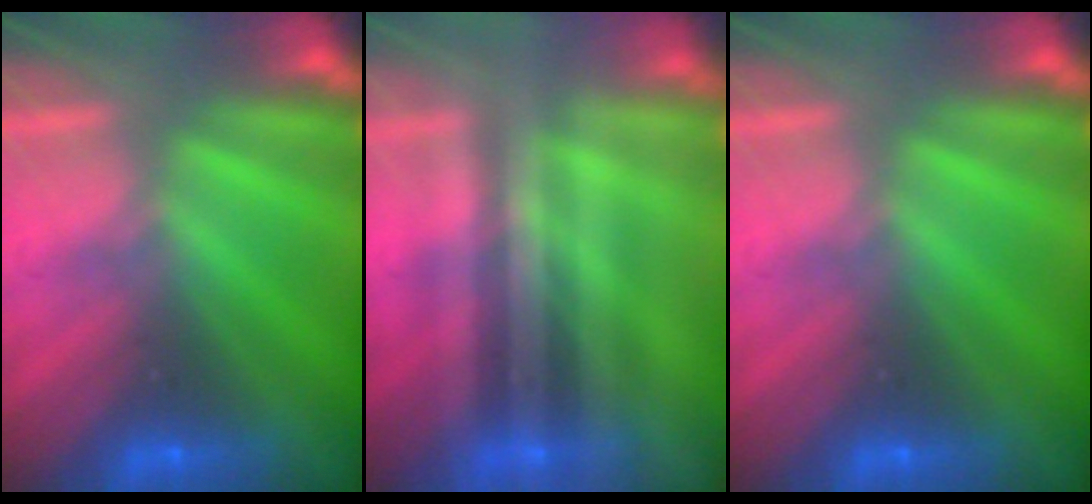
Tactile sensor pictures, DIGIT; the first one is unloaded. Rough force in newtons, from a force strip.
{"total": 1.9}
{"total": 0.0}